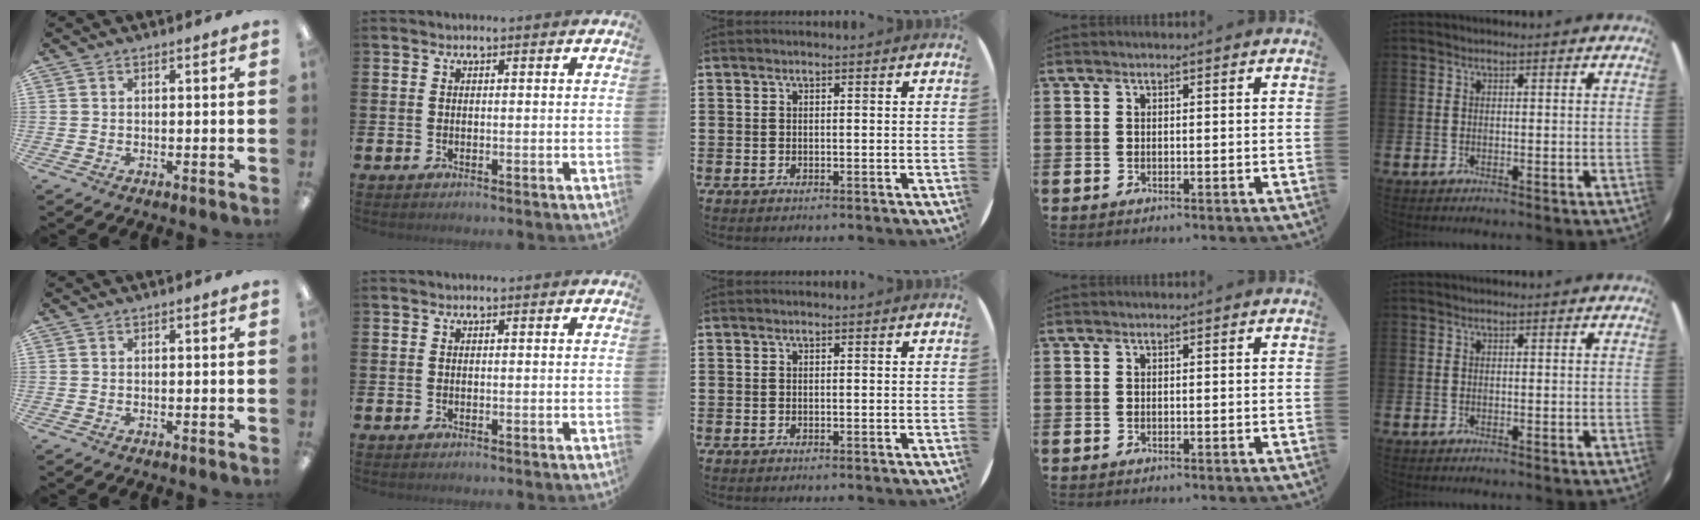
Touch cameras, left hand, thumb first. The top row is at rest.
{}